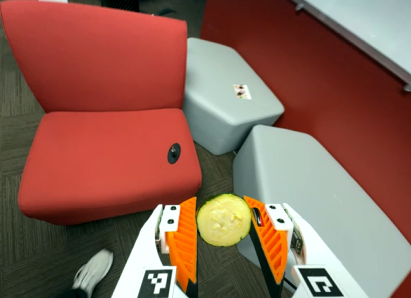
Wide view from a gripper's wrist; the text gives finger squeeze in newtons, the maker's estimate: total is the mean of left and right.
{"total": 8.9, "left": 9.3, "right": 8.6}